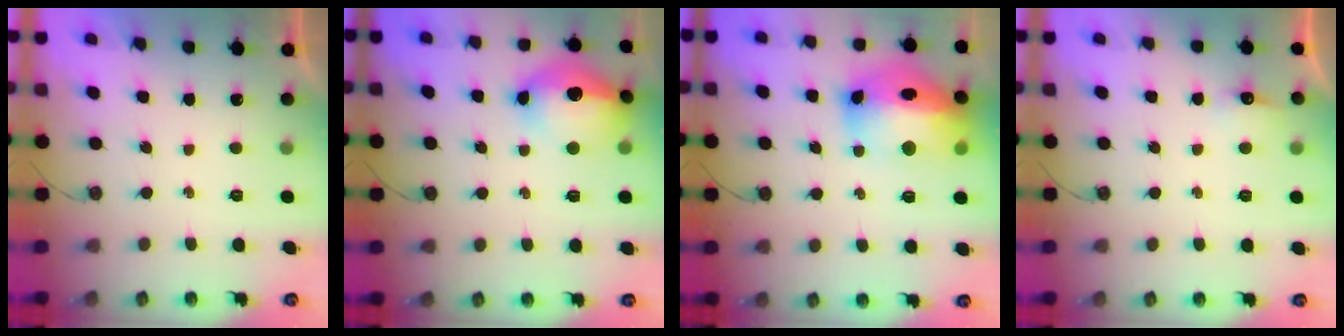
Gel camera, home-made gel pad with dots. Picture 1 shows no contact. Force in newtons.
{"total": 16.0, "press": 15.9, "slide": 1.9}
{"total": 20.2, "press": 20.1, "slide": 2.0}
{"total": 4.4, "press": 4.3, "slide": 0.8}